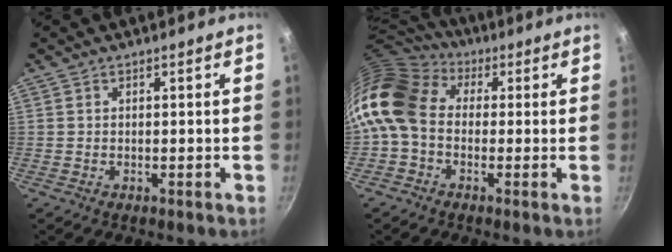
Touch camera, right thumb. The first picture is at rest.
{"total": 15.3, "force": [0.3, 11.6, 9.9], "torque": [-0.197, 0.038, -0.017]}